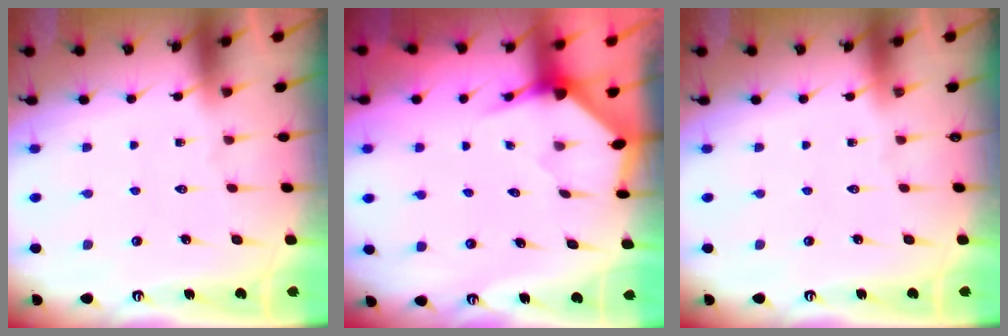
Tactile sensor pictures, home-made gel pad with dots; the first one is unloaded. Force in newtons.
{"total": 3.2, "press": 3.2, "slide": 0.1}
{"total": 0.0}